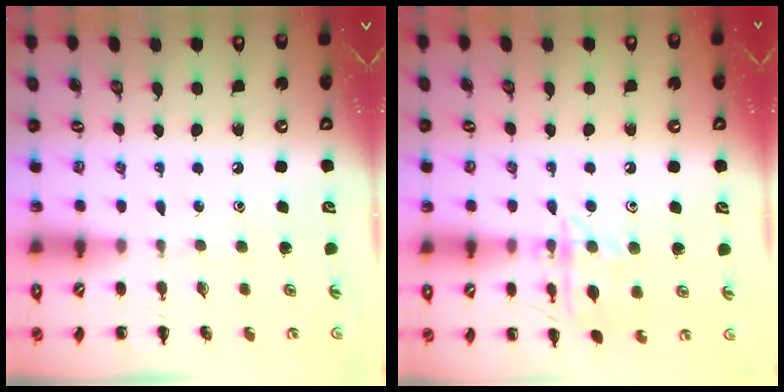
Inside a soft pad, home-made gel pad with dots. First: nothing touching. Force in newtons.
{"total": 11.3, "press": 11.3, "slide": 0.9}